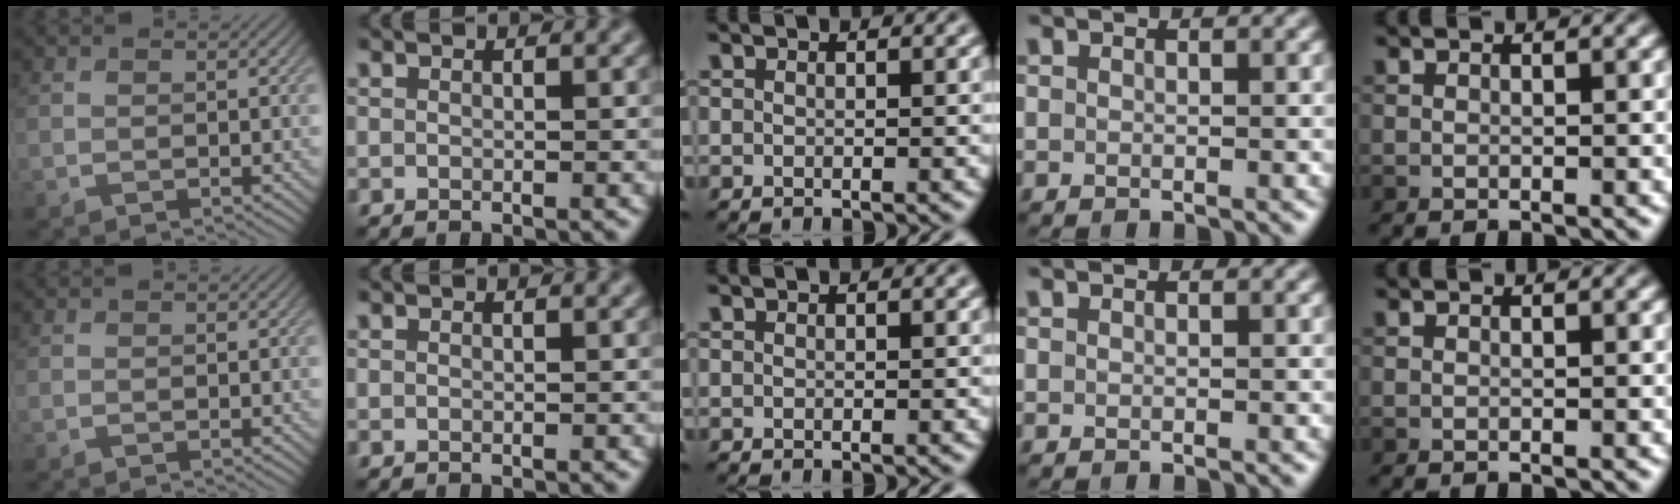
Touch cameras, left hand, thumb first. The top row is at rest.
{}